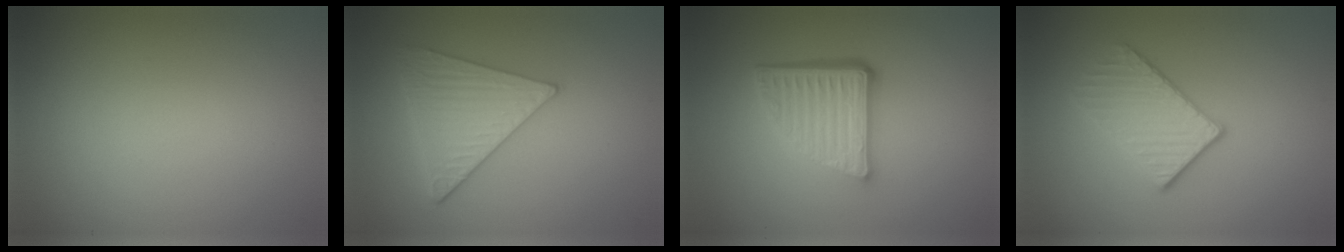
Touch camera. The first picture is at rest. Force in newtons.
{"total": 3.9, "press": 3.6, "slide": 1.3}
{"total": 5.4, "press": 3.7, "slide": 3.9}
{"total": 3.0, "press": 2.9, "slide": 0.8}